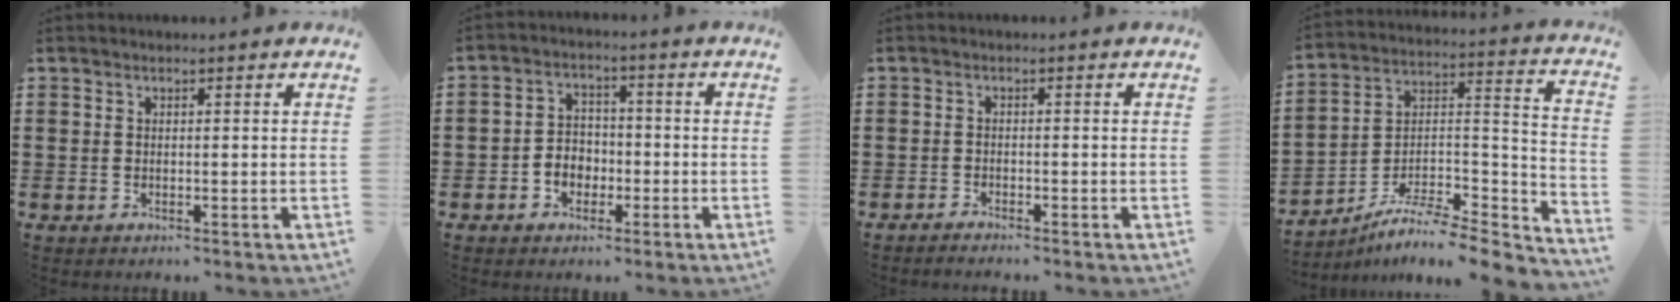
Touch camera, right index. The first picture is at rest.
{"total": 3.8, "force": [-1.7, 3.1, 1.3], "torque": [-0.034, 0.008, -0.037]}
{"total": 1.1, "force": [-1.1, -0.1, 0.0], "torque": [-0.002, 0.000, -0.022]}
{"total": 7.4, "force": [-6.3, 1.6, 3.5], "torque": [-0.055, 0.003, -0.124]}